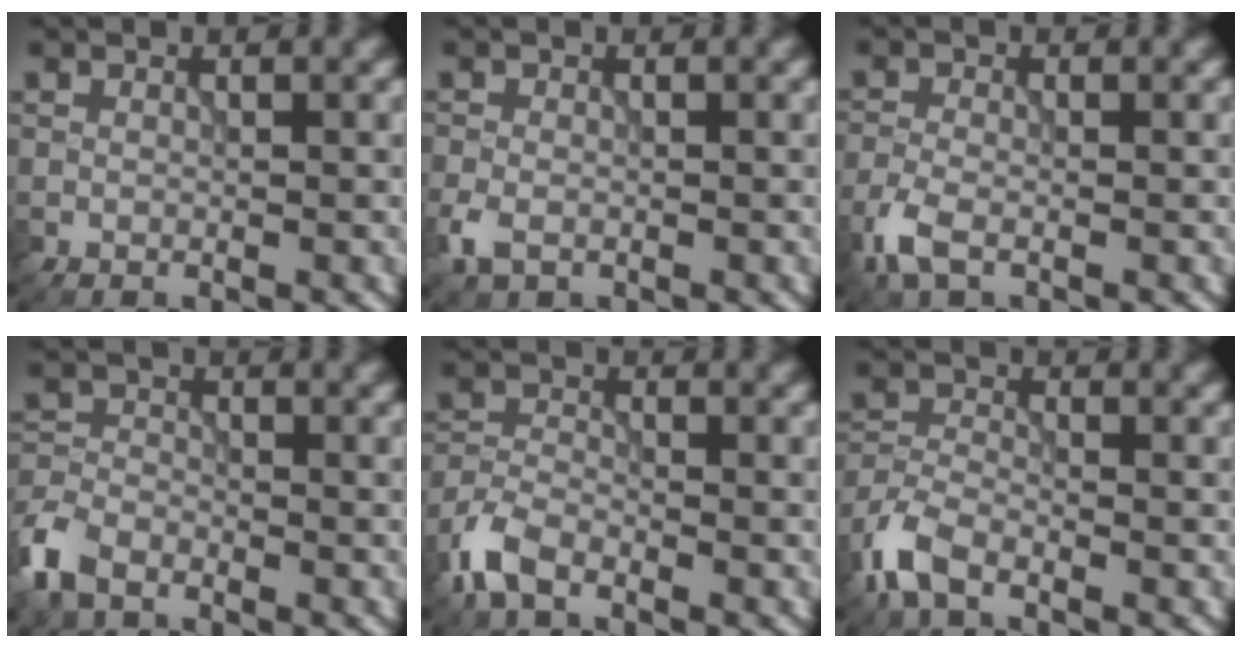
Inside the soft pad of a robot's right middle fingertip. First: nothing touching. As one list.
[{"total": 2.3, "force": [-1.1, 1.5, 1.3], "torque": [-0.034, -0.004, -0.028]}, {"total": 2.8, "force": [-1.7, 1.2, 1.9], "torque": [-0.052, -0.005, -0.044]}, {"total": 4.5, "force": [-3.2, 2.4, 2.1], "torque": [-0.050, -0.004, -0.079]}, {"total": 3.8, "force": [-2.6, 1.7, 2.1], "torque": [-0.047, -0.003, -0.068]}, {"total": 4.2, "force": [-2.8, 1.7, 2.5], "torque": [-0.059, -0.005, -0.073]}]